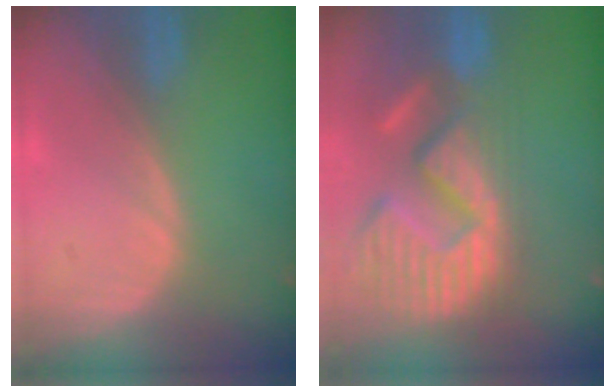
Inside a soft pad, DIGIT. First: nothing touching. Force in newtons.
{"total": 15.4, "press": 12.7, "slide": 8.6}